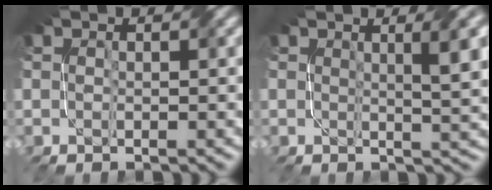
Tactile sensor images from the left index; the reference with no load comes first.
{"total": 3.9, "force": [1.1, 1.0, 3.6], "torque": [-0.034, 0.009, 0.018]}